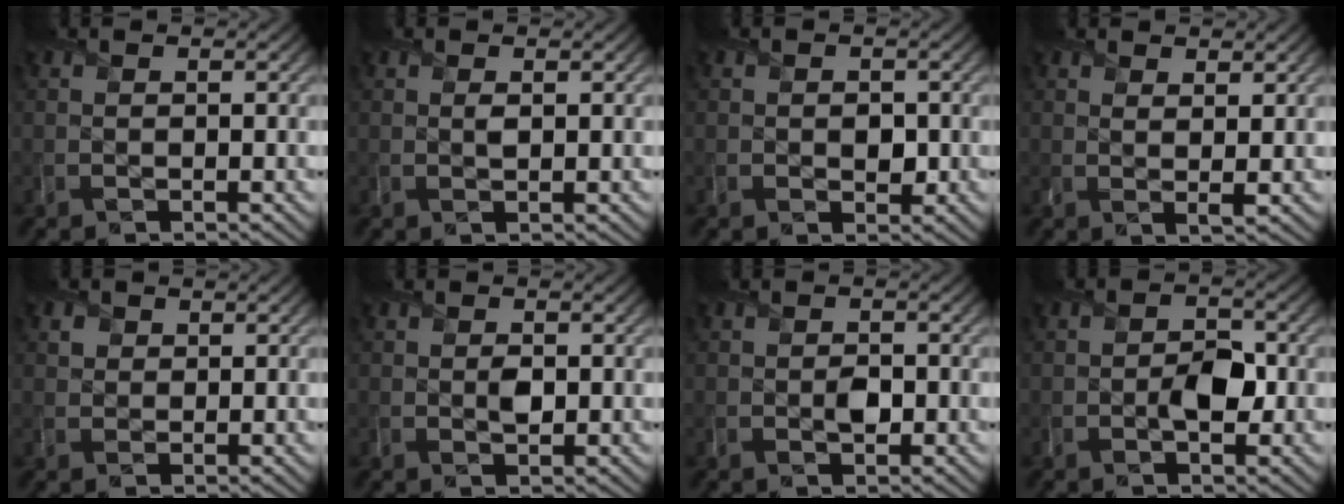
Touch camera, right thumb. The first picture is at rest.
{"total": 1.0, "force": [0.4, 0.4, 0.8], "torque": [-0.020, -0.001, 0.008]}
{"total": 1.9, "force": [-0.3, 1.6, 1.0], "torque": [-0.016, -0.010, -0.006]}
{"total": 2.3, "force": [1.6, 0.6, 1.6], "torque": [-0.036, -0.005, 0.030]}
{"total": 1.8, "force": [1.0, 1.5, 0.4], "torque": [-0.016, -0.002, 0.014]}
{"total": 1.4, "force": [0.0, 0.9, 1.0], "torque": [-0.020, -0.006, -0.001]}
{"total": 1.9, "force": [-0.5, 1.3, 1.2], "torque": [-0.023, -0.009, -0.010]}
{"total": 3.7, "force": [-1.0, 2.2, 2.8], "torque": [-0.045, -0.003, -0.019]}